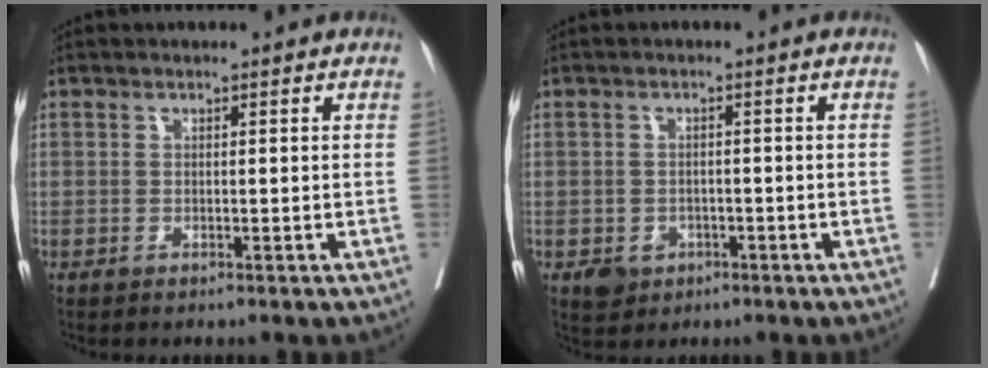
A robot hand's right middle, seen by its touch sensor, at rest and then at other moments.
{"total": 3.4, "force": [-1.8, 2.7, 1.0], "torque": [-0.012, 0.004, -0.021]}